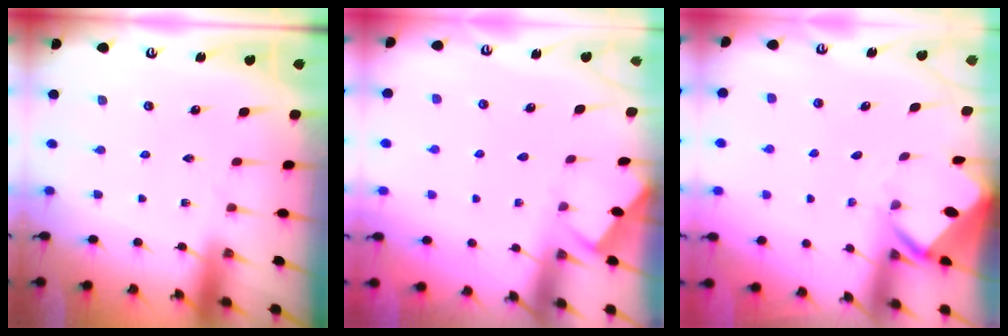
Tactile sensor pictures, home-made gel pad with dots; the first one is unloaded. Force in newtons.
{"total": 2.0, "press": 1.9, "slide": 0.3}
{"total": 3.4, "press": 3.4, "slide": 0.1}